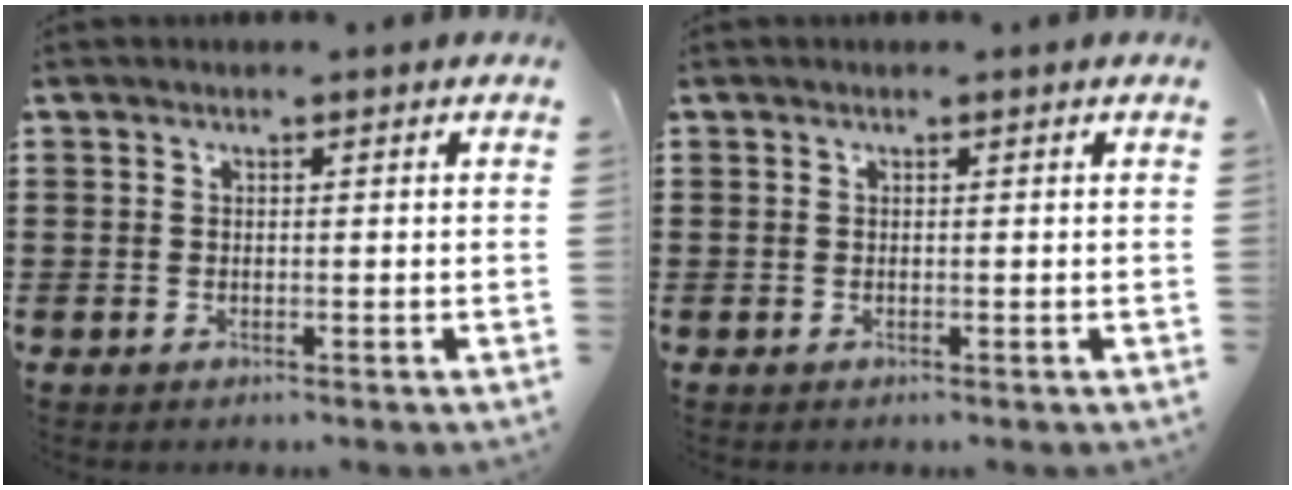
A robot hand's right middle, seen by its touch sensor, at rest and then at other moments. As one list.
[{"total": 0.0}]